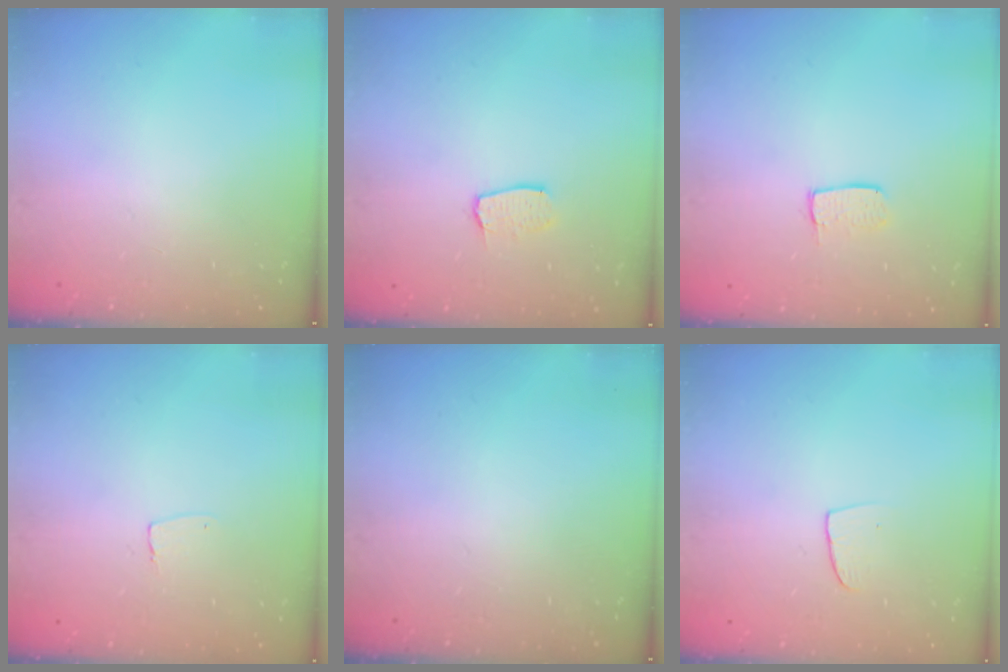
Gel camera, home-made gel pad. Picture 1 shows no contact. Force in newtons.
{"total": 6.1, "press": 6.1, "slide": 0.2}
{"total": 5.2, "press": 5.1, "slide": 0.5}
{"total": 3.5, "press": 3.5, "slide": 0.2}
{"total": 0.0}
{"total": 5.5, "press": 5.5, "slide": 0.4}